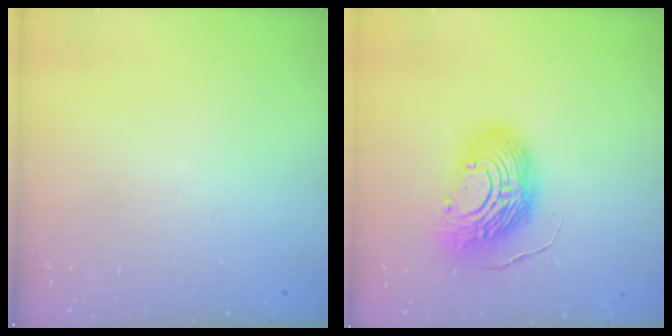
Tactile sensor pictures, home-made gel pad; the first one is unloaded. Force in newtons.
{"total": 17.7, "press": 17.6, "slide": 1.6}